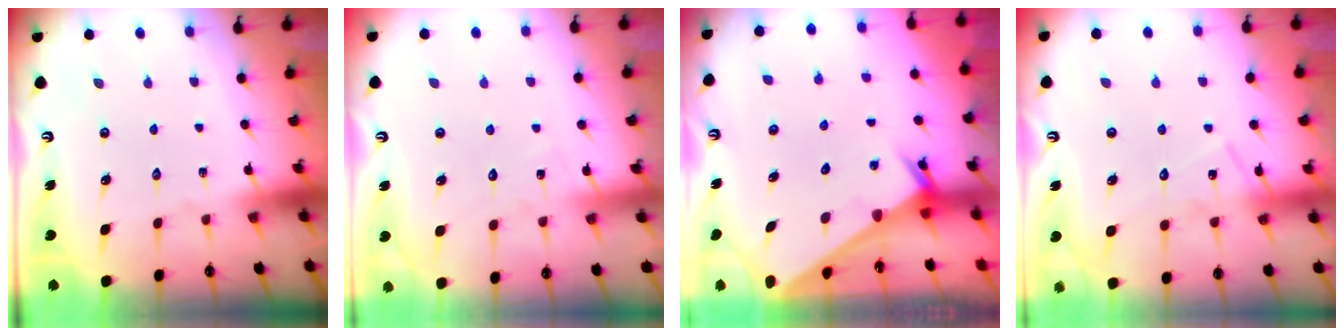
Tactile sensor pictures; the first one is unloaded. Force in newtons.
{"total": 7.5, "press": 7.5, "slide": 0.4}
{"total": 1.8, "press": 1.8, "slide": 0.1}
{"total": 10.7, "press": 10.7, "slide": 0.7}